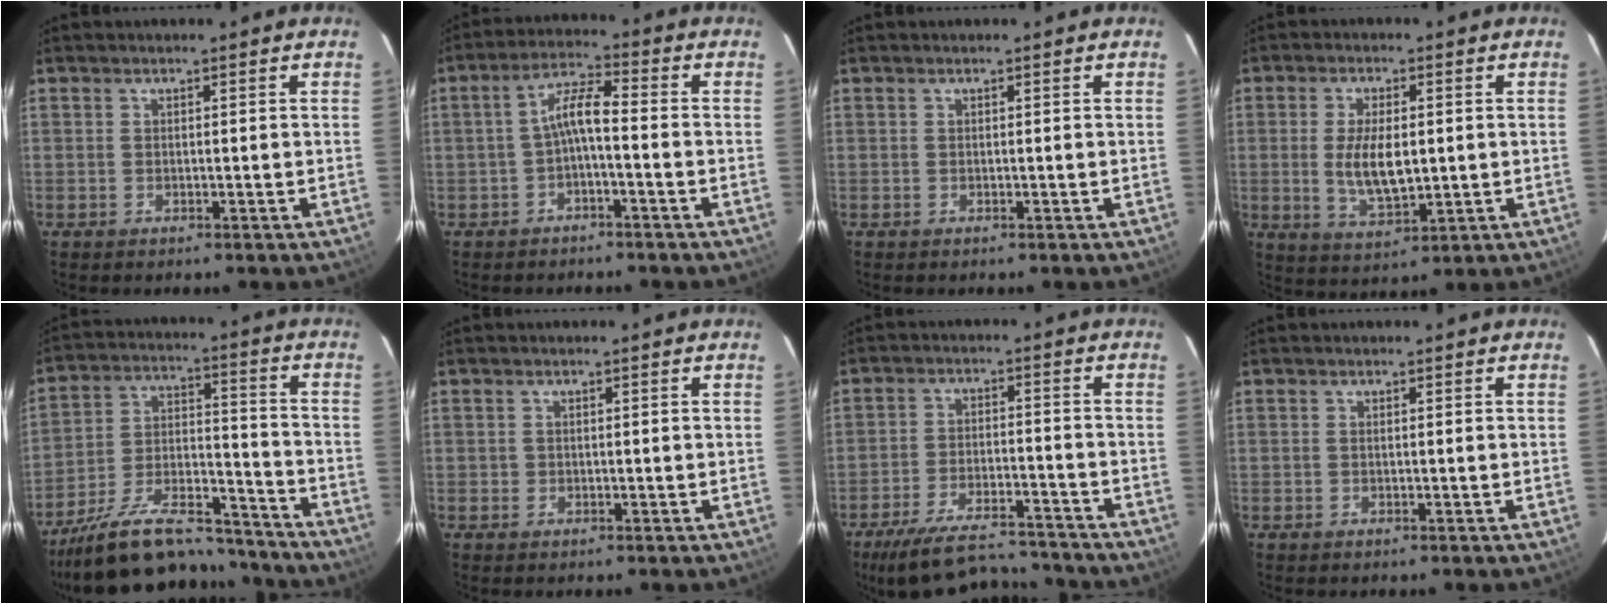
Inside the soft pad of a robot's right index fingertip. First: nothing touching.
{"total": 4.9, "force": [-1.6, 1.0, 4.5], "torque": [-0.098, 0.015, -0.031]}
{"total": 0.0}
{"total": 8.6, "force": [-0.1, 4.0, 7.7], "torque": [-0.148, -0.009, 0.005]}
{"total": 24.8, "force": [-20.3, 7.7, 12.0], "torque": [-0.219, -0.001, -0.305]}
{"total": 0.7, "force": [-0.1, 0.7, 0.0], "torque": [0.002, 0.001, 0.000]}
{"total": 17.8, "force": [-15.7, 4.8, 7.0], "torque": [-0.152, -0.004, -0.234]}
{"total": 0.0}